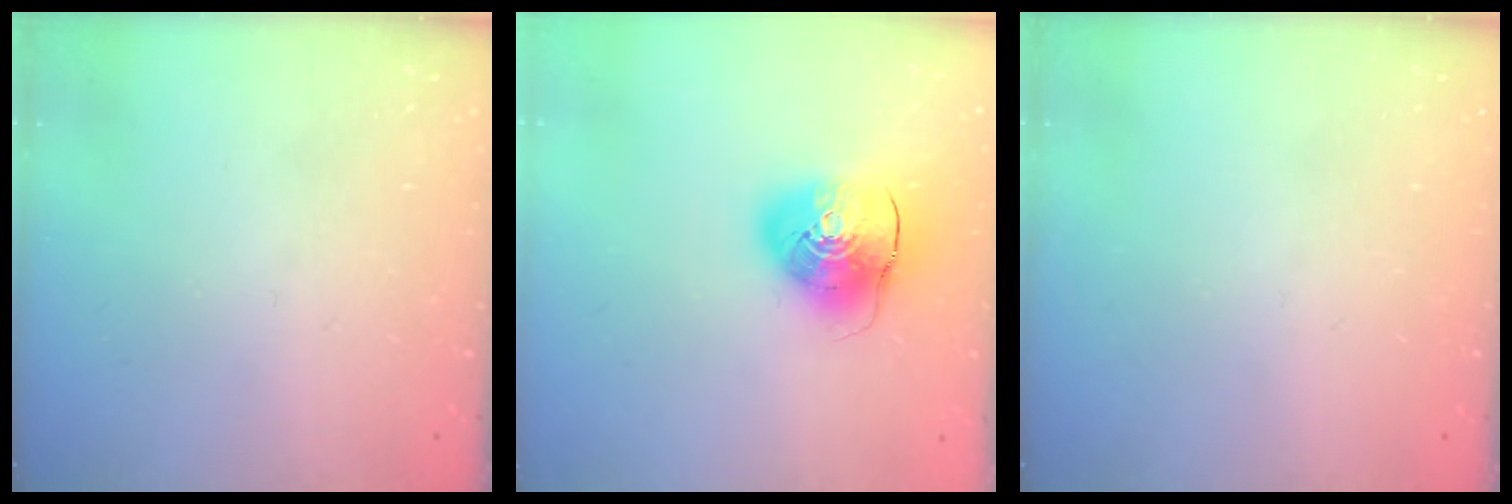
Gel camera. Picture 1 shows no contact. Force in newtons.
{"total": 11.8, "press": 11.7, "slide": 1.9}
{"total": 0.0}